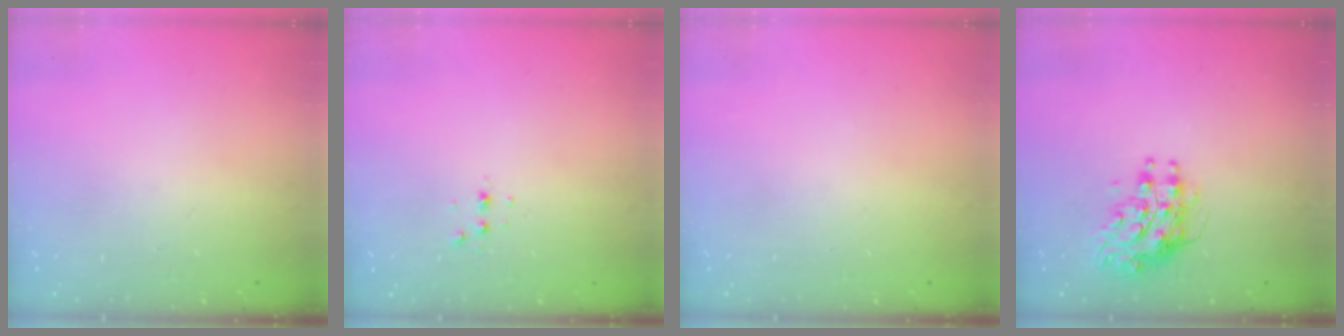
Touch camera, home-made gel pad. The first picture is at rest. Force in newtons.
{"total": 2.8, "press": 2.8, "slide": 0.7}
{"total": 0.0}
{"total": 8.9, "press": 8.9, "slide": 0.5}